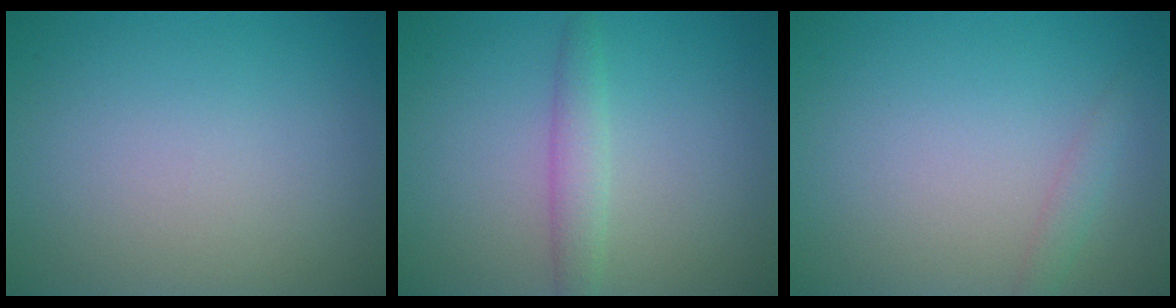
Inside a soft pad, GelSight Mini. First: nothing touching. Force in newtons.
{"total": 2.1, "press": 2.1, "slide": 0.1}
{"total": 1.2, "press": 1.2, "slide": 0.0}